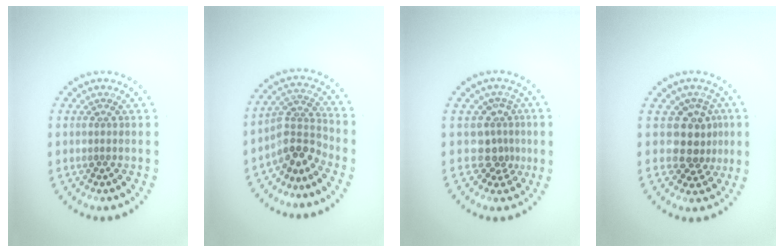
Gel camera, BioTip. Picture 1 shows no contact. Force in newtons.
{"total": 3.5, "press": 2.4, "slide": 2.5}
{"total": 2.5, "press": 1.8, "slide": 1.7}
{"total": 3.1, "press": 2.5, "slide": 1.9}